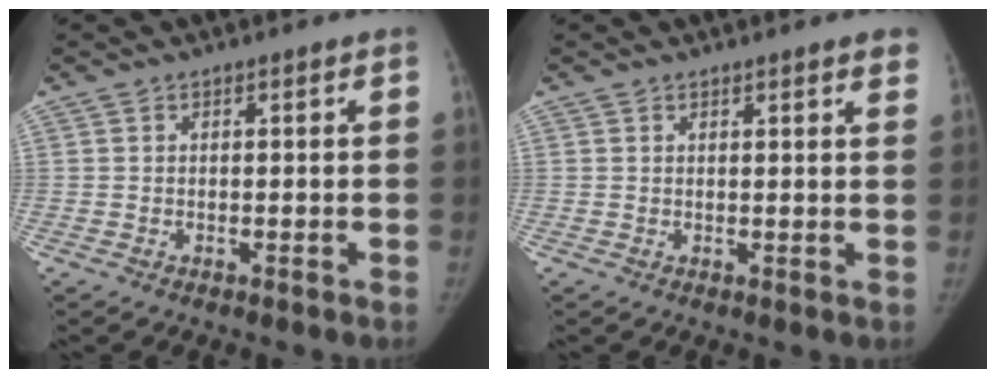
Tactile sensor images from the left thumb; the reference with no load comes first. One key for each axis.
{"total": 3.5, "fx": 2.7, "fy": 0.6, "fz": 2.2, "tx": -0.012, "ty": -0.005, "tz": 0.026}